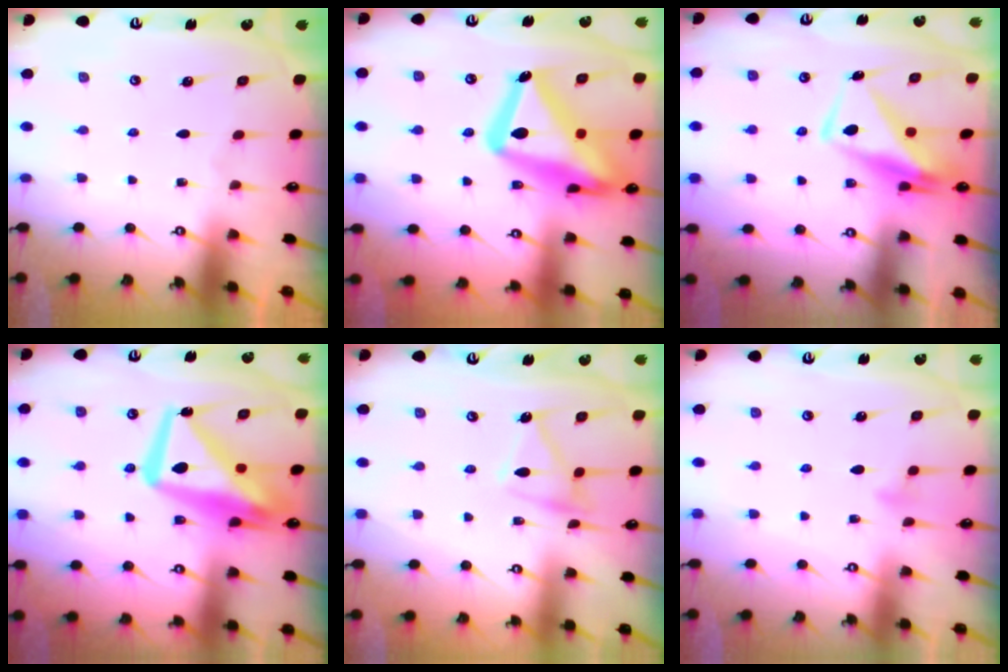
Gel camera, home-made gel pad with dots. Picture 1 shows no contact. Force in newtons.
{"total": 23.4, "press": 23.3, "slide": 1.8}
{"total": 10.9, "press": 10.8, "slide": 1.6}
{"total": 15.5, "press": 15.4, "slide": 1.7}
{"total": 12.4, "press": 12.3, "slide": 0.7}
{"total": 4.3, "press": 4.2, "slide": 0.5}